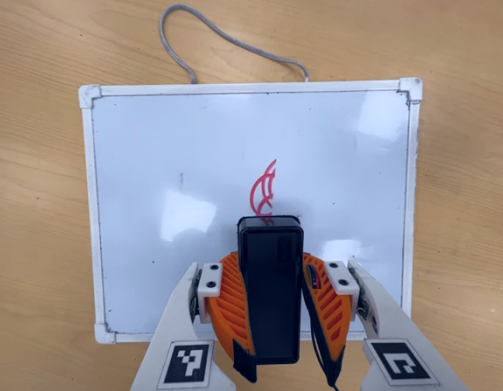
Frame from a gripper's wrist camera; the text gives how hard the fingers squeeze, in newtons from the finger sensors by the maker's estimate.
{"total": 8.8, "left": 7.4, "right": 10.2}